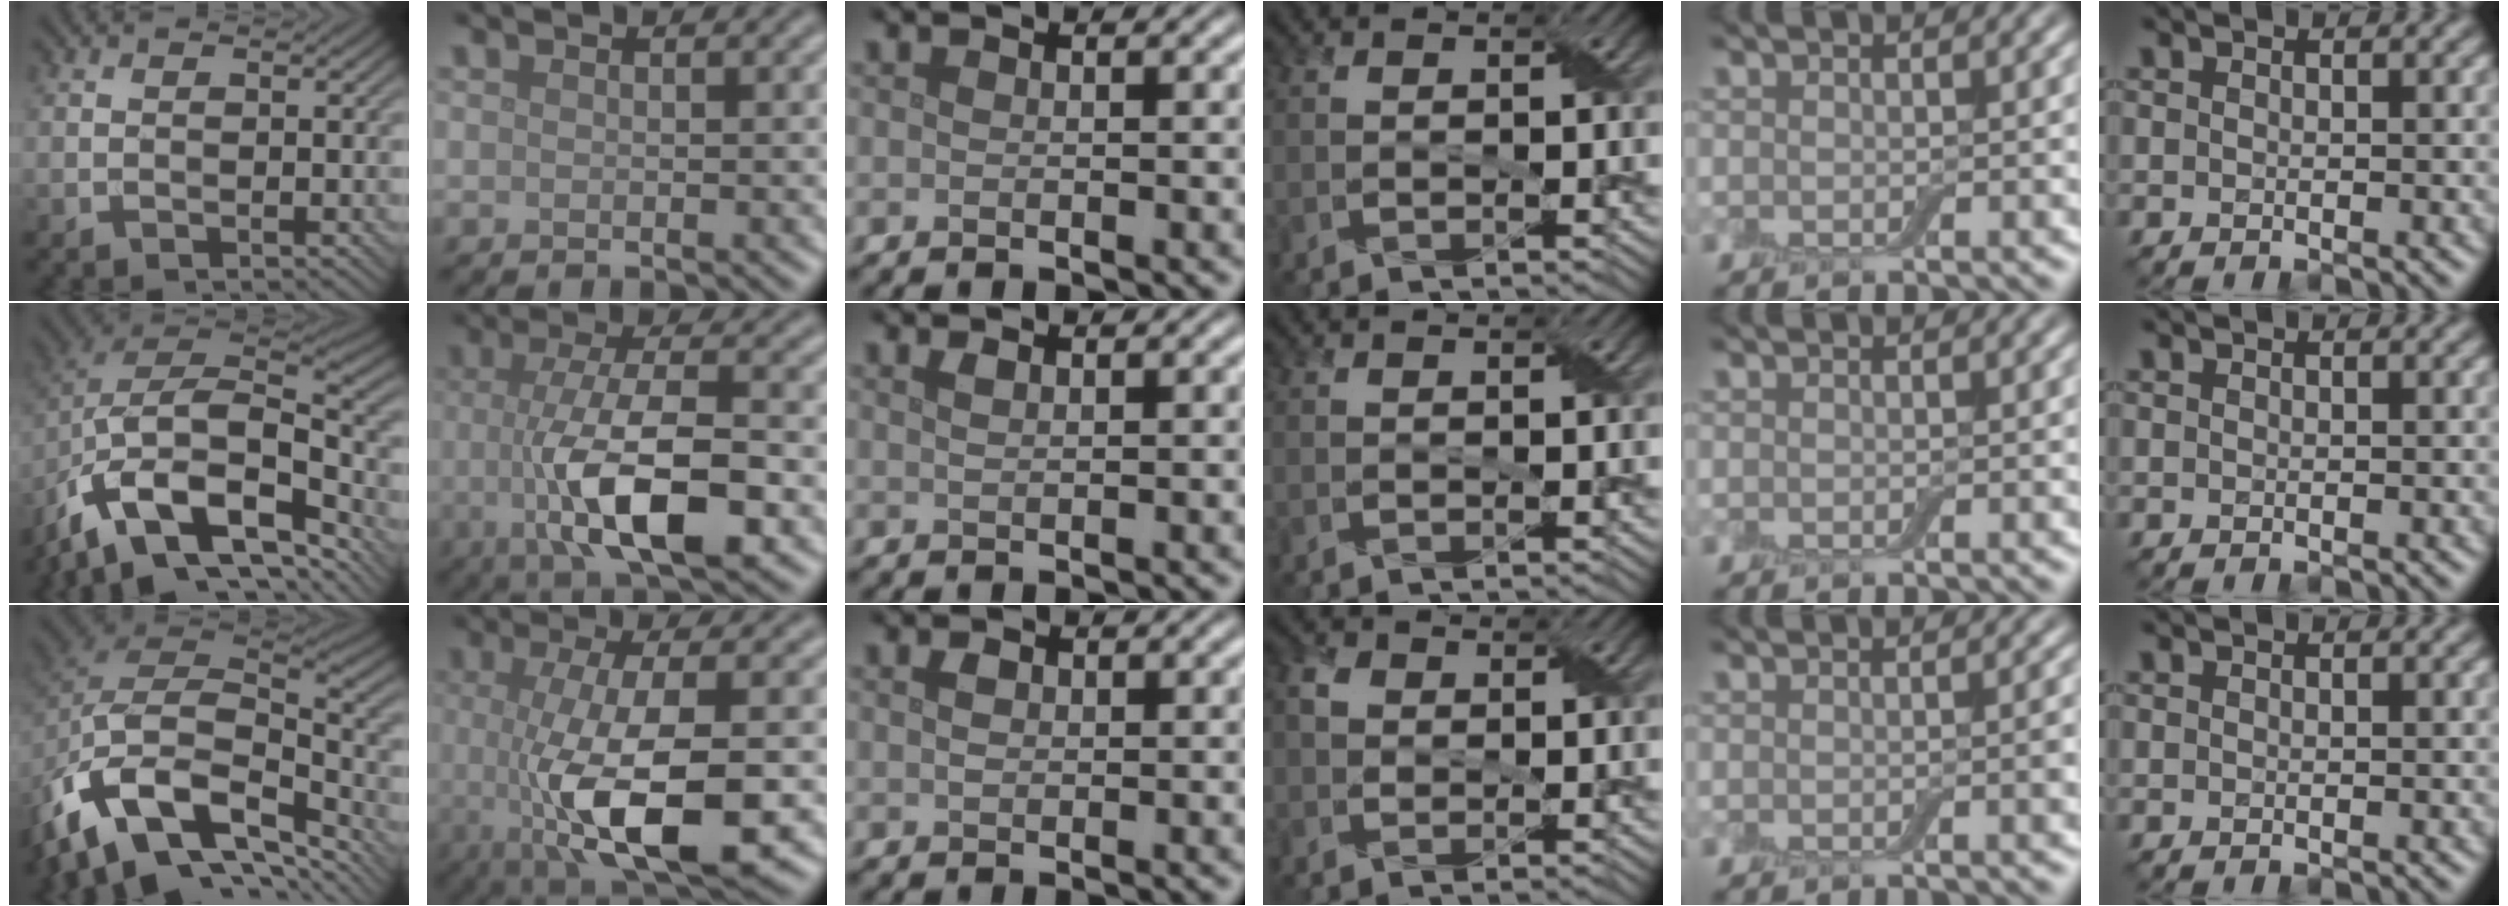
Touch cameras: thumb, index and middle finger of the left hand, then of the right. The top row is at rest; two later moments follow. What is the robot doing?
{"motion": "wrap", "object": "adhesive wrap"}